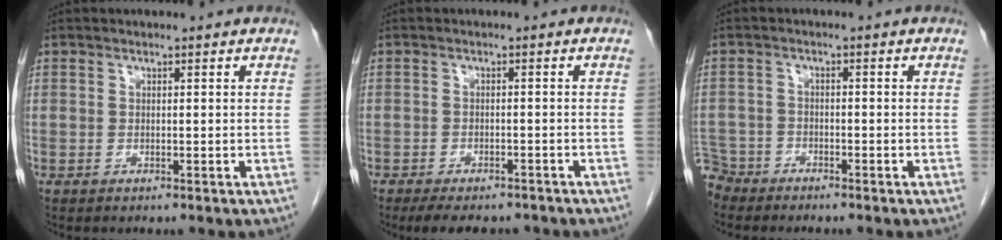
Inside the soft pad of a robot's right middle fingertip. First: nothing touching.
{"total": 8.5, "force": [-7.2, 3.0, 3.5], "torque": [-0.050, -0.006, -0.094]}
{"total": 4.6, "force": [-4.2, 1.7, -0.6], "torque": [0.017, -0.006, -0.085]}